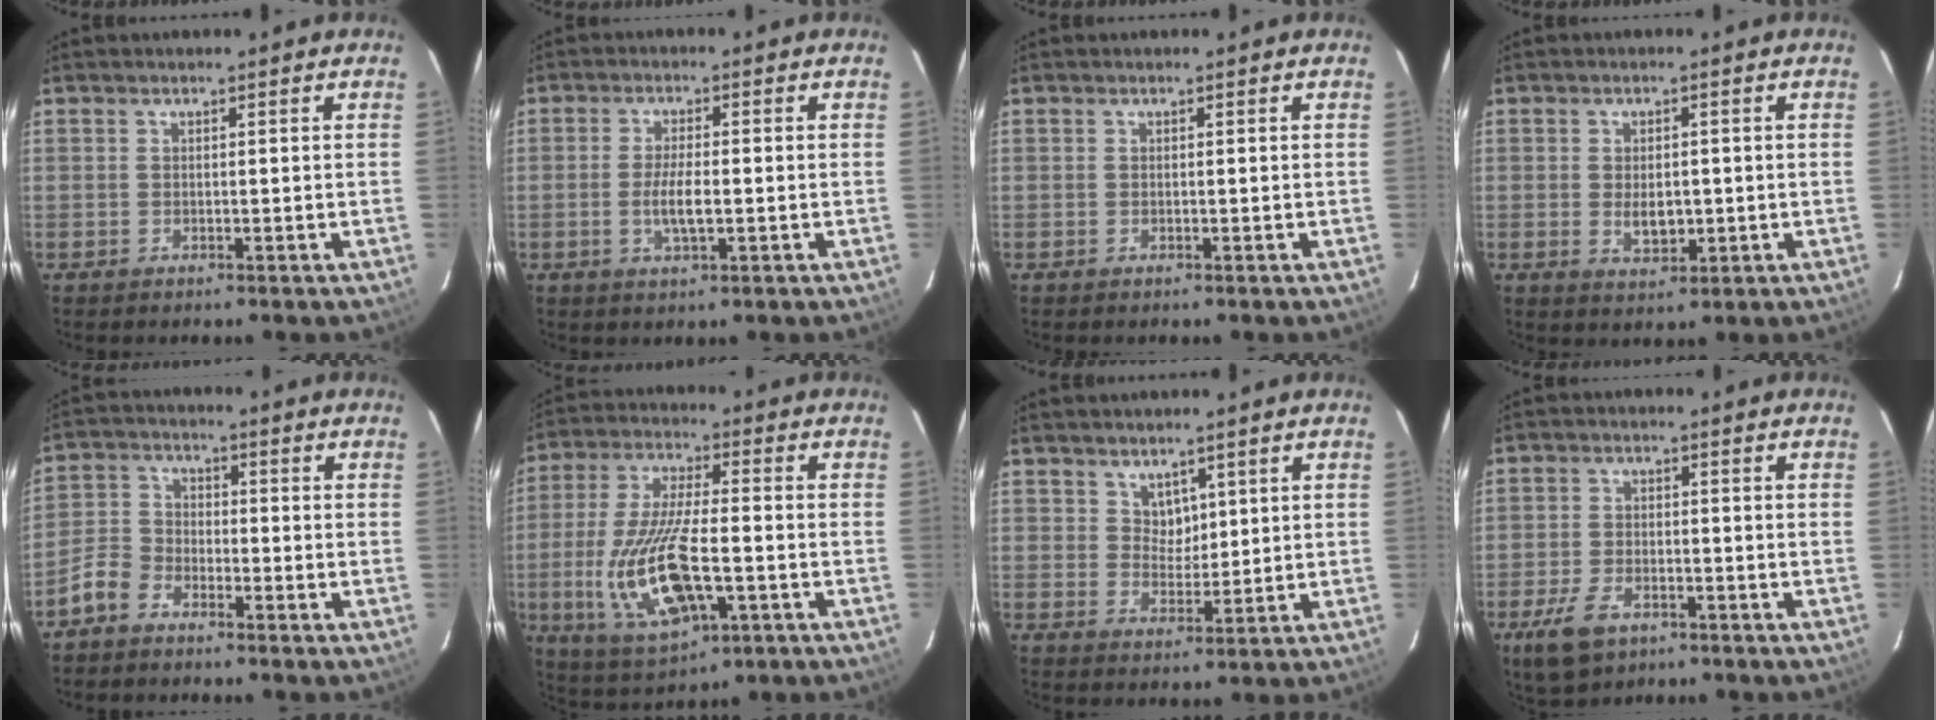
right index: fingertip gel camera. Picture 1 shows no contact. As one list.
[{"total": 4.9, "force": [-1.0, 1.3, 4.6], "torque": [-0.092, -0.003, -0.017]}, {"total": 0.0}, {"total": 4.6, "force": [-0.5, 2.8, 3.6], "torque": [-0.064, -0.005, -0.001]}, {"total": 6.4, "force": [-4.8, 3.5, 2.4], "torque": [-0.060, 0.019, -0.108]}, {"total": 16.7, "force": [-5.2, 6.1, 14.7], "torque": [-0.315, -0.013, -0.091]}, {"total": 3.4, "force": [2.2, 2.5, 0.8], "torque": [-0.005, 0.001, 0.043]}, {"total": 7.6, "force": [-4.6, 4.2, 4.4], "torque": [-0.115, -0.009, -0.081]}]